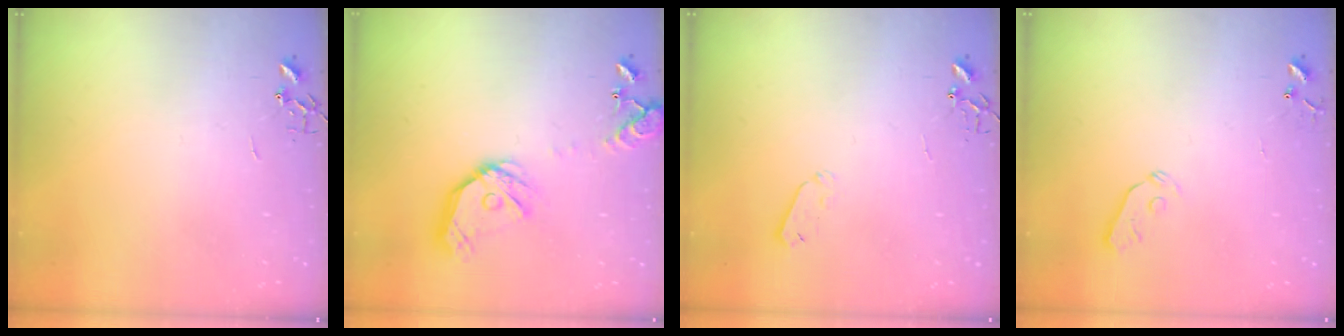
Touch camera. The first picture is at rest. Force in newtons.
{"total": 16.8, "press": 16.6, "slide": 2.9}
{"total": 4.0, "press": 3.9, "slide": 0.8}
{"total": 3.8, "press": 3.7, "slide": 0.7}